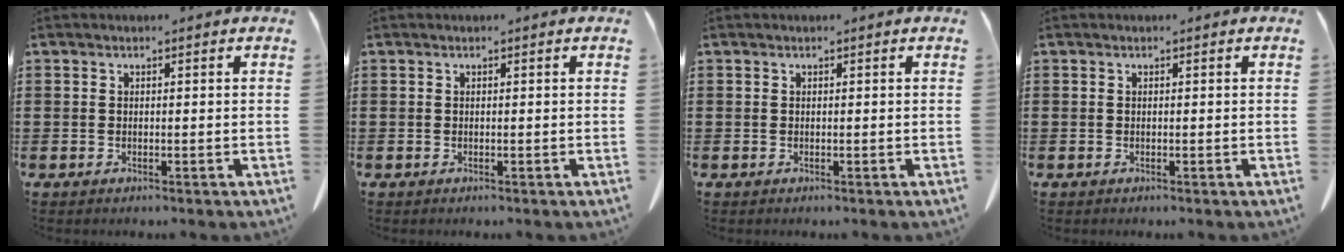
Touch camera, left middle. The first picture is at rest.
{"total": 0.0}
{"total": 0.0}
{"total": 0.0}